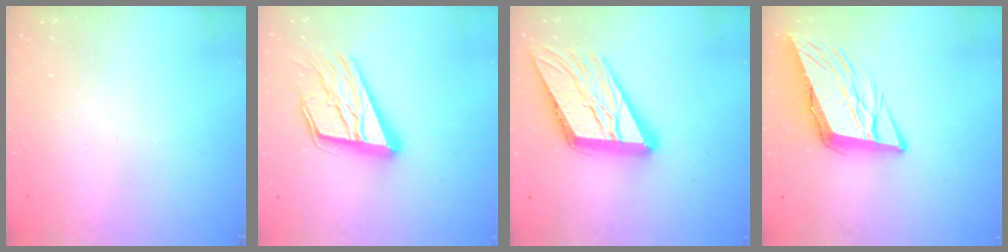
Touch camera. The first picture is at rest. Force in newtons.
{"total": 20.2, "press": 20.0, "slide": 2.6}
{"total": 21.6, "press": 21.4, "slide": 2.5}
{"total": 10.6, "press": 10.2, "slide": 2.8}